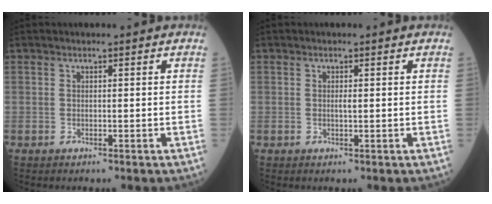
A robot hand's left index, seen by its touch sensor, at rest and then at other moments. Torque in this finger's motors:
{"motor_torque": [0.28, -0.01, 0.05, 0.00]}